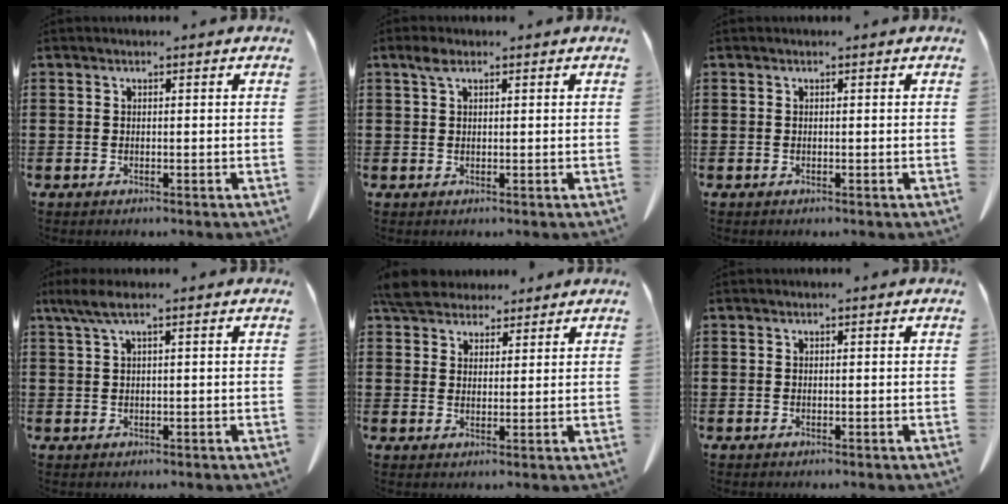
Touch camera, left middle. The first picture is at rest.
{"total": 1.8, "force": [0.9, 1.0, 1.2], "torque": [-0.029, 0.006, 0.015]}
{"total": 0.0}
{"total": 2.9, "force": [1.1, 0.4, 2.6], "torque": [-0.060, -0.002, 0.018]}
{"total": 5.4, "force": [4.8, 2.0, 1.2], "torque": [-0.042, 0.000, 0.092]}
{"total": 0.0}